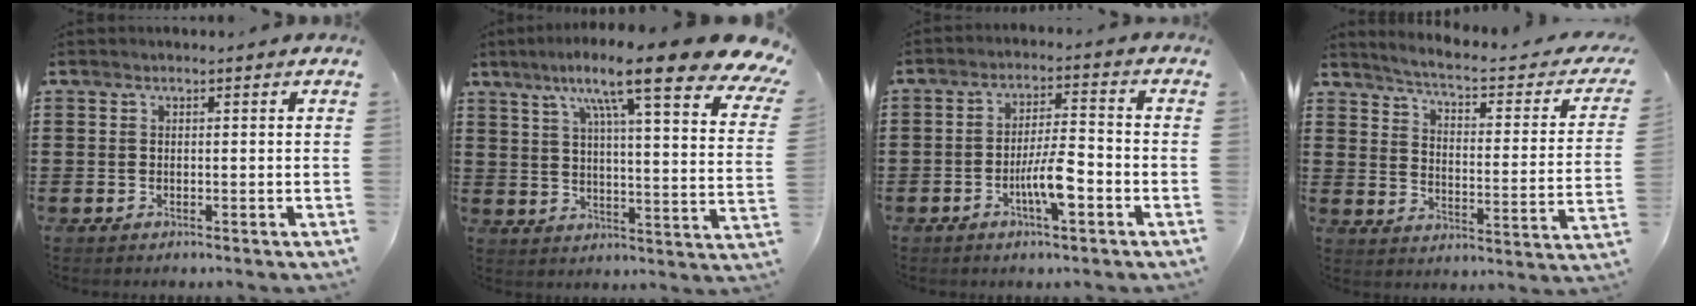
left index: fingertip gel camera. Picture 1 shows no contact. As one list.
[{"total": 14.2, "force": [9.8, 1.2, 10.2], "torque": [-0.196, -0.051, 0.151]}, {"total": 7.0, "force": [-2.8, 1.7, 6.2], "torque": [-0.120, 0.000, -0.052]}, {"total": 3.4, "force": [3.0, -0.2, 1.7], "torque": [-0.053, -0.030, 0.041]}]